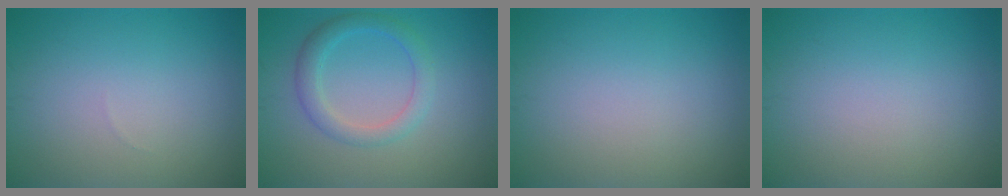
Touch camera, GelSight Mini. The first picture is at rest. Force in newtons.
{"total": 2.8, "press": 2.8, "slide": 0.1}
{"total": 0.0}
{"total": 0.0}